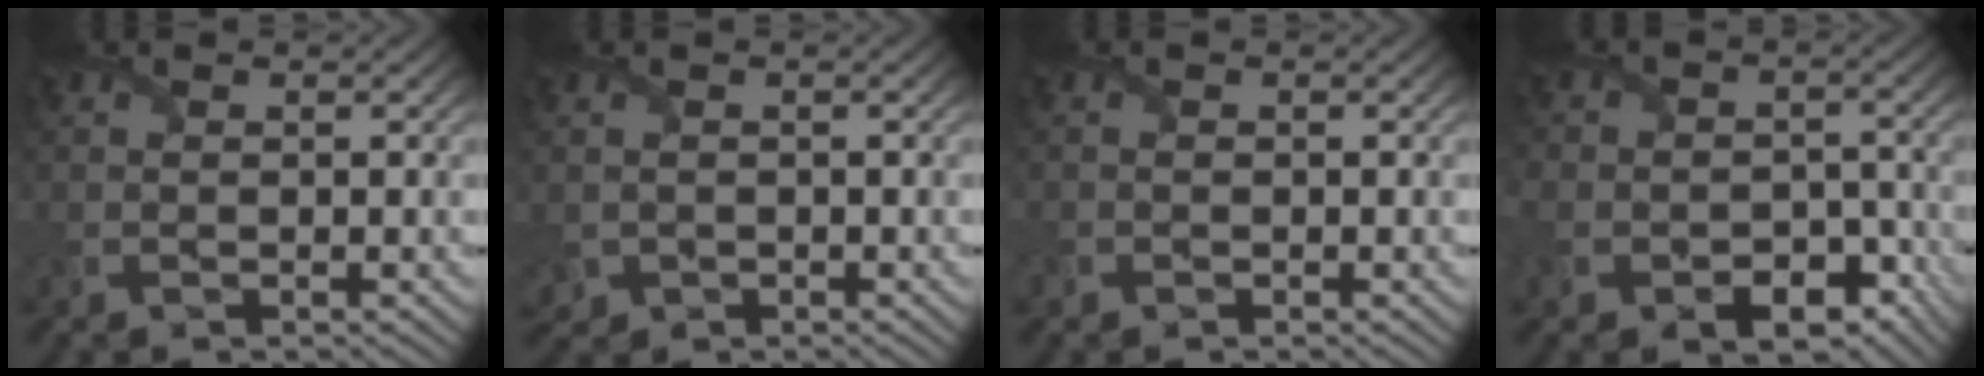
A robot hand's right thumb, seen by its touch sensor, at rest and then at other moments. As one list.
[{"total": 1.9, "force": [-0.5, 1.8, 0.5], "torque": [-0.023, -0.014, -0.013]}, {"total": 0.6, "force": [-0.4, 0.5, -0.2], "torque": [0.007, -0.005, -0.007]}, {"total": 12.1, "force": [-6.0, 9.5, 4.4], "torque": [-0.100, -0.051, -0.094]}]